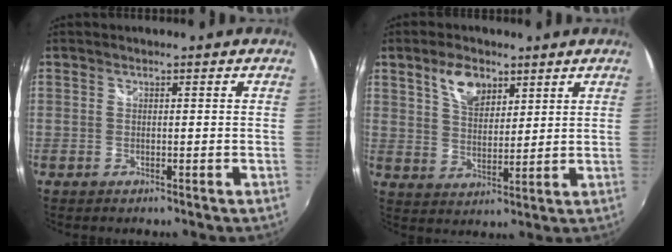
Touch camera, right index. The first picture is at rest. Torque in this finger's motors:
{"motor_torque": [0.71, 0.67, 0.13, 0.06]}